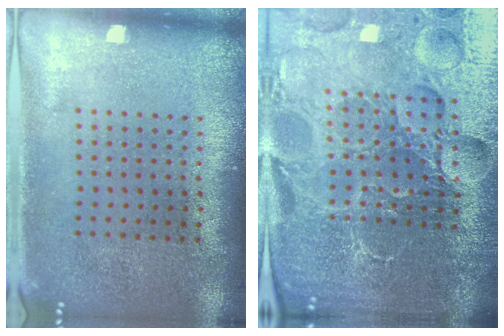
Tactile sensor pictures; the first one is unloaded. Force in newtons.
{"total": 6.1, "press": 5.6, "slide": 2.4}